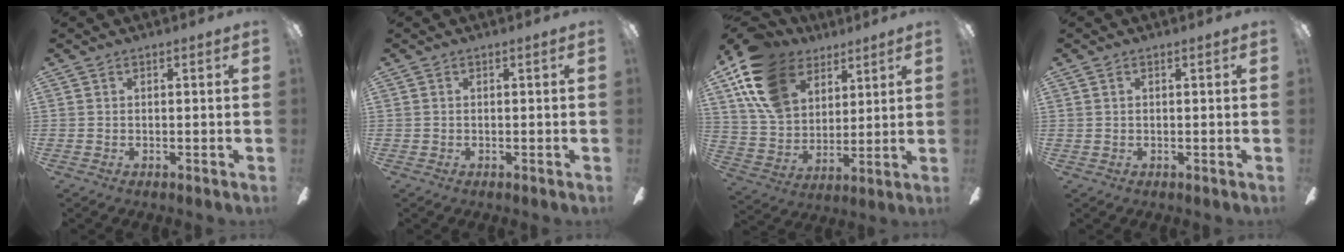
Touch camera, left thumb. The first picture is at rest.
{"total": 0.0}
{"total": 17.2, "force": [9.9, 11.4, 8.4], "torque": [-0.191, -0.032, 0.192]}
{"total": 0.6, "force": [0.2, 0.4, 0.4], "torque": [-0.009, 0.005, 0.003]}